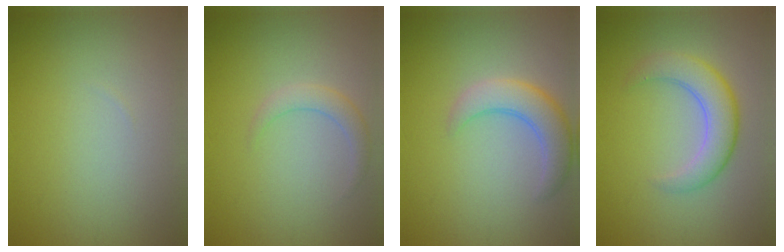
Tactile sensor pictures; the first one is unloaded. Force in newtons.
{"total": 1.7, "press": 1.7, "slide": 0.0}
{"total": 4.1, "press": 4.1, "slide": 0.3}
{"total": 4.3, "press": 4.3, "slide": 0.3}